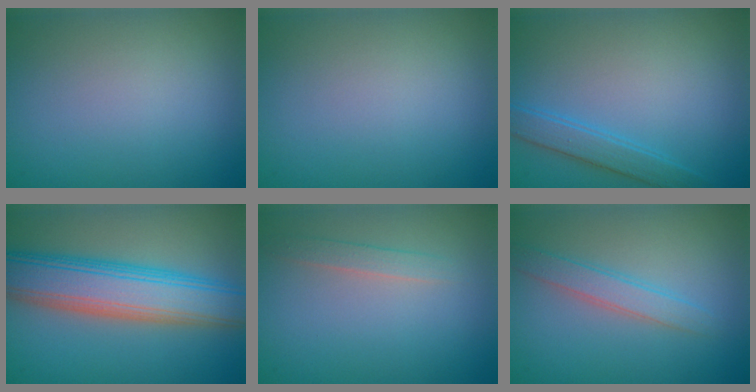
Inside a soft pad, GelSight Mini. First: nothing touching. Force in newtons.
{"total": 0.0}
{"total": 2.2, "press": 2.2, "slide": 0.1}
{"total": 8.7, "press": 8.6, "slide": 0.5}
{"total": 1.3, "press": 1.3, "slide": 0.1}
{"total": 2.3, "press": 2.3, "slide": 0.1}